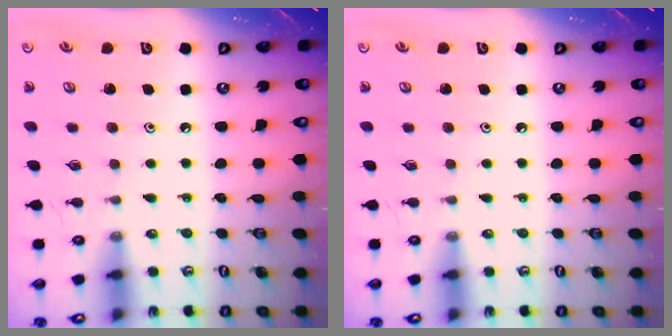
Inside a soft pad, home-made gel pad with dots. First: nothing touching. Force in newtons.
{"total": 0.0}